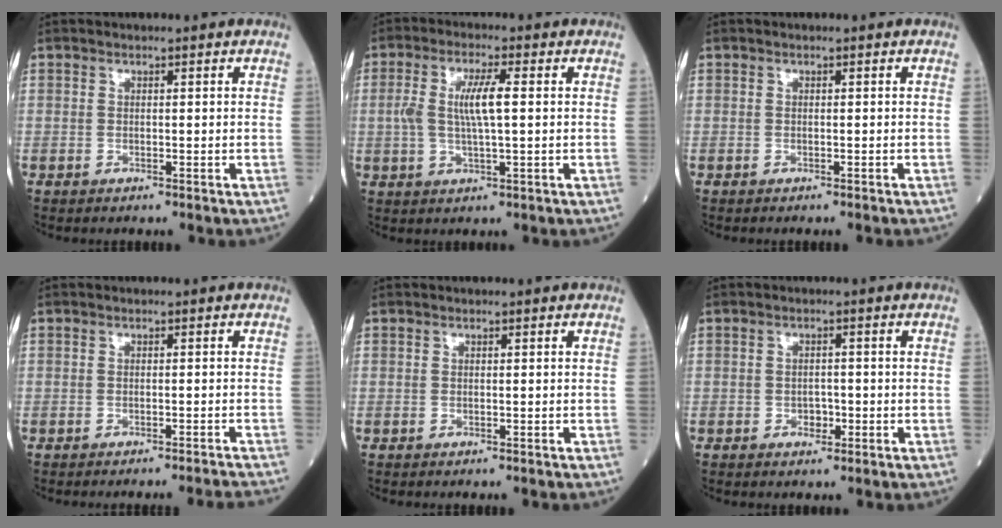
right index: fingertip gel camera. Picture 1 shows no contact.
{"total": 6.5, "force": [0.6, 1.1, 6.4], "torque": [-0.138, 0.007, 0.011]}
{"total": 0.9, "force": [-0.8, -0.1, 0.3], "torque": [0.000, 0.002, -0.013]}
{"total": 5.9, "force": [-5.6, -1.6, 1.0], "torque": [0.000, -0.012, -0.064]}
{"total": 0.5, "force": [-0.5, -0.1, 0.1], "torque": [0.003, 0.001, -0.010]}
{"total": 1.8, "force": [-0.8, 1.3, 1.1], "torque": [-0.010, 0.006, -0.010]}